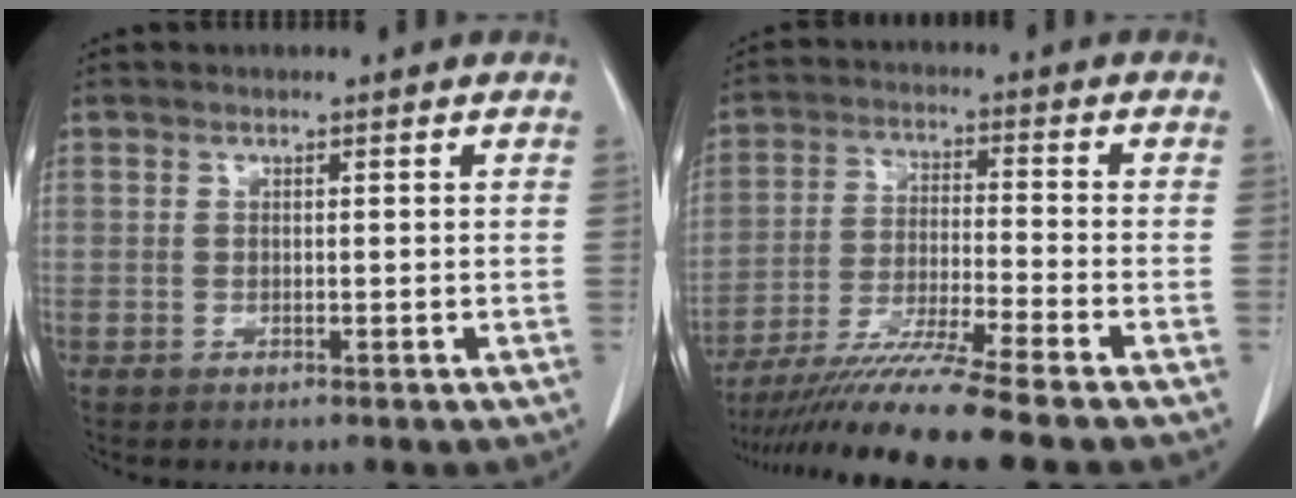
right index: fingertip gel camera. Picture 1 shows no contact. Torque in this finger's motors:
{"motor_torque": [1.50, -0.64, 0.89, 0.21]}